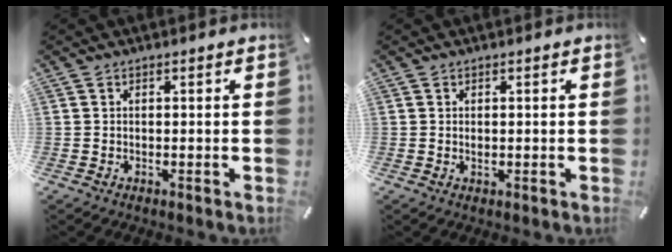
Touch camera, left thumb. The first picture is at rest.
{"total": 0.9, "force": [0.1, 0.5, 0.7], "torque": [-0.007, -0.001, -0.002]}